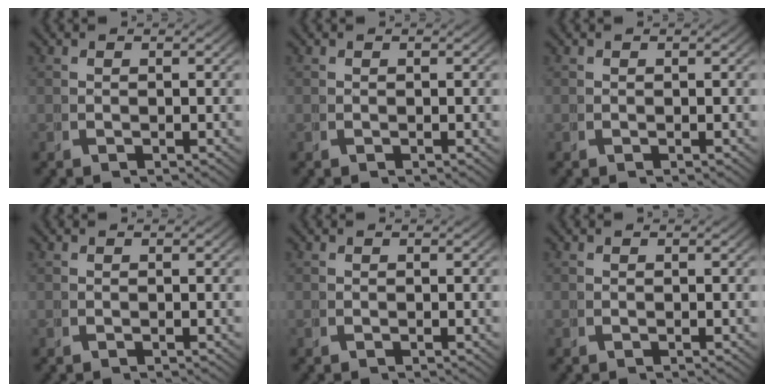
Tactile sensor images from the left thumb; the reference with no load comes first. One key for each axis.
{"total": 0.0}
{"total": 0.0}
{"total": 0.0}
{"total": 0.0}
{"total": 0.0}